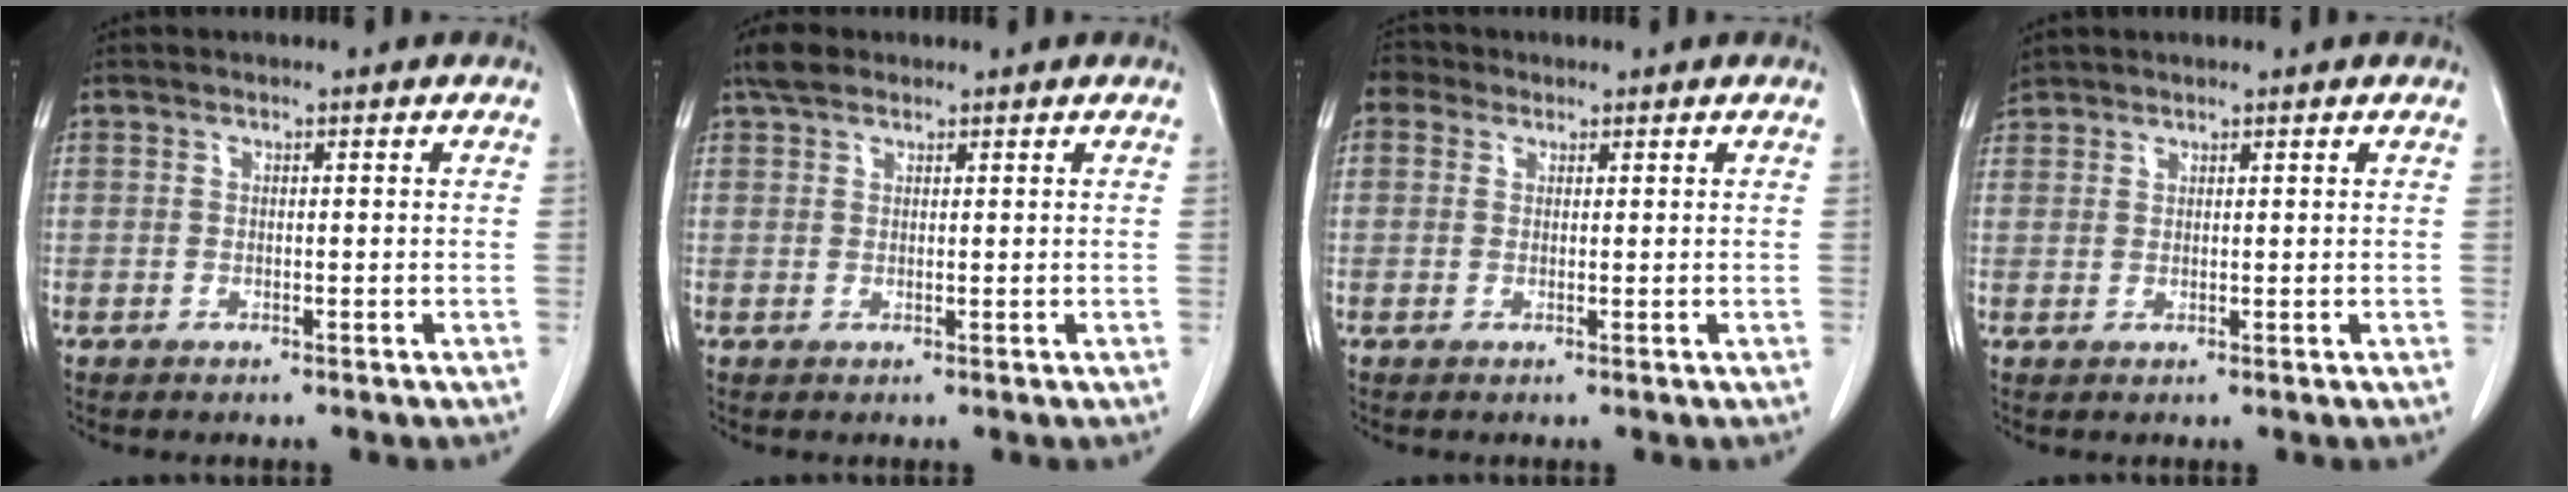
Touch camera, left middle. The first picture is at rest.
{"total": 2.6, "force": [2.0, 1.3, 1.0], "torque": [-0.022, 0.013, 0.034]}
{"total": 2.5, "force": [1.4, 2.0, 0.6], "torque": [-0.013, 0.015, 0.023]}
{"total": 1.9, "force": [1.8, 0.6, -0.1], "torque": [-0.003, 0.014, 0.036]}